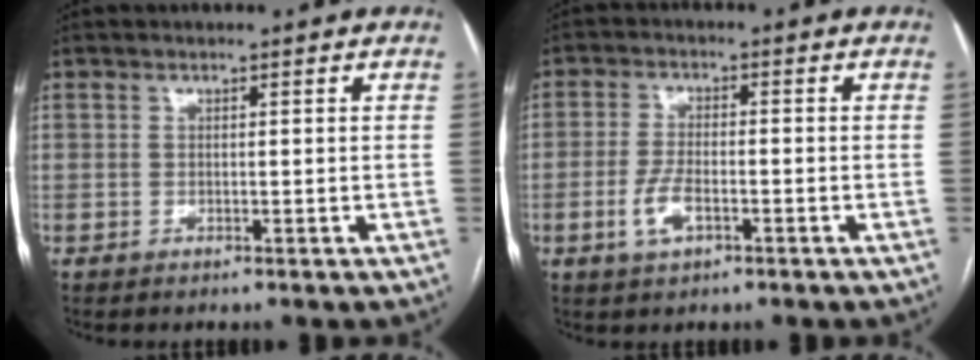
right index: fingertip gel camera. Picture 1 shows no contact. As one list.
[{"total": 4.6, "force": [-1.8, 1.9, 3.8], "torque": [-0.081, -0.001, -0.032]}]